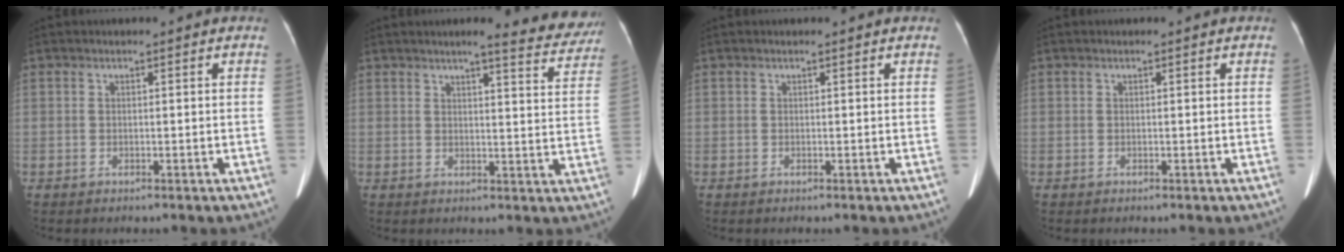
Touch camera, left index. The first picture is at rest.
{"total": 9.6, "force": [8.7, 0.8, 3.9], "torque": [-0.034, -0.018, 0.080]}
{"total": 0.0}
{"total": 0.0}